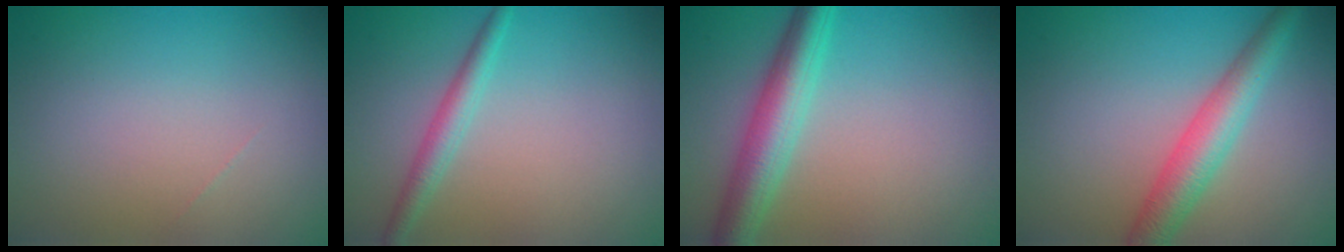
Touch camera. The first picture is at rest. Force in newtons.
{"total": 2.2, "press": 2.2, "slide": 0.0}
{"total": 5.1, "press": 5.1, "slide": 0.0}
{"total": 4.4, "press": 4.4, "slide": 0.1}